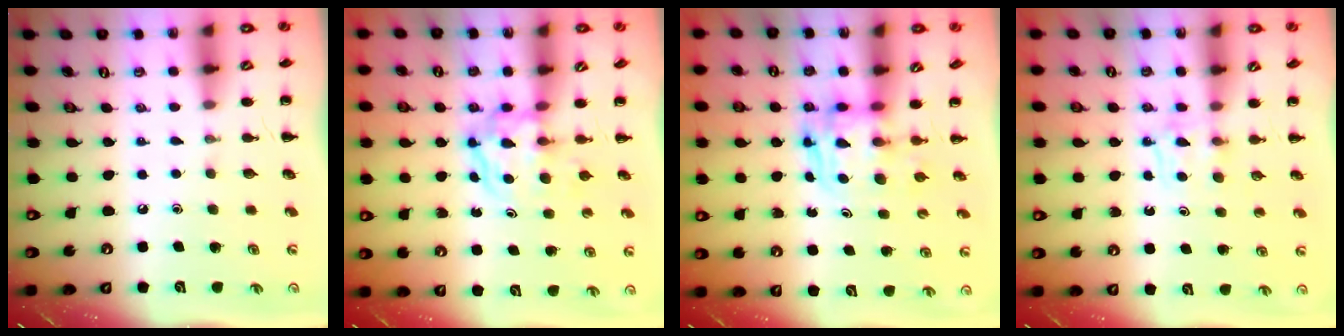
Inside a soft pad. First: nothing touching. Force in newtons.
{"total": 3.9, "press": 3.9, "slide": 0.5}
{"total": 2.7, "press": 2.7, "slide": 0.2}
{"total": 4.1, "press": 3.9, "slide": 1.4}